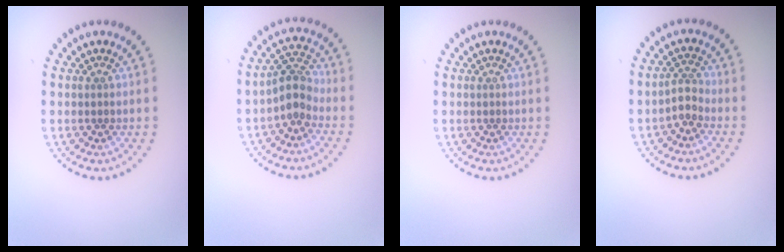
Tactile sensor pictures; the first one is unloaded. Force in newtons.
{"total": 2.8, "press": 2.5, "slide": 1.3}
{"total": 0.0}
{"total": 1.8, "press": 1.3, "slide": 1.3}